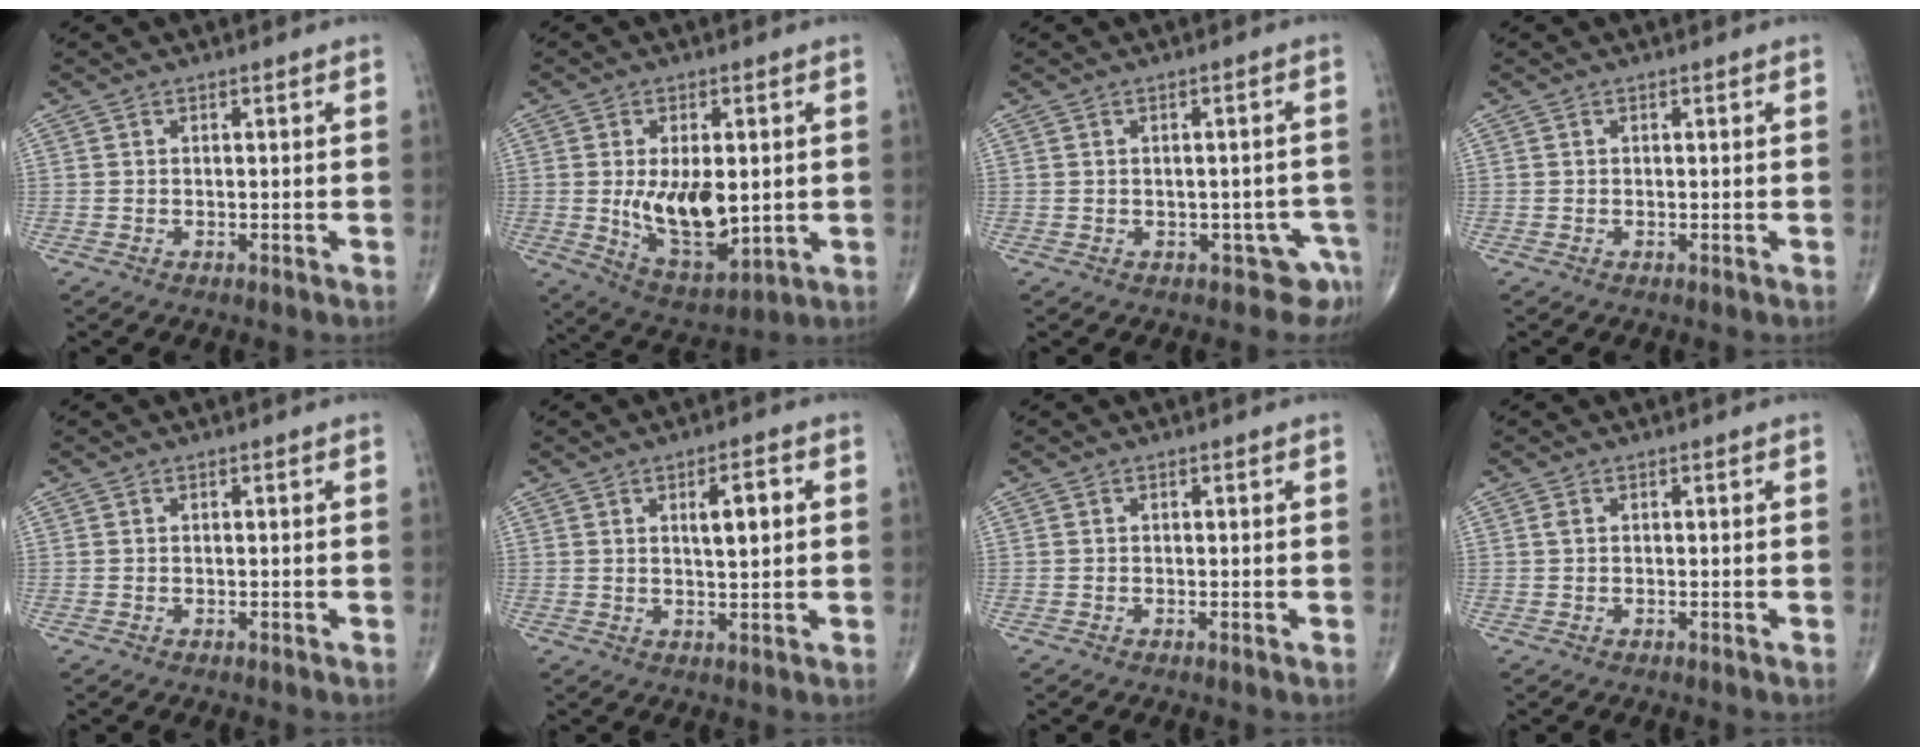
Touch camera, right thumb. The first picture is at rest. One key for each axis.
{"total": 13.2, "fx": -0.1, "fy": 6.9, "fz": 11.3, "tx": -0.170, "ty": -0.020, "tz": 0.016}
{"total": 4.5, "fx": -2.3, "fy": 3.0, "fz": 2.5, "tx": 0.003, "ty": 0.022, "tz": -0.024}
{"total": 0.0}
{"total": 0.0}
{"total": 5.2, "fx": 1.4, "fy": 1.6, "fz": 4.8, "tx": -0.069, "ty": -0.003, "tz": 0.021}
{"total": 0.0}
{"total": 0.6, "fx": 0.2, "fy": 0.3, "fz": 0.4, "tx": -0.010, "ty": 0.005, "tz": 0.002}